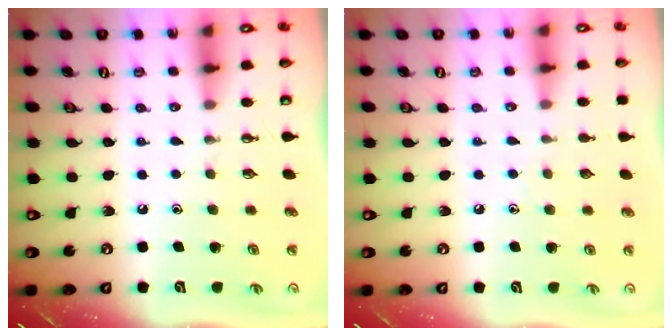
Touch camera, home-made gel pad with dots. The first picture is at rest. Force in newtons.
{"total": 3.2, "press": 3.2, "slide": 0.3}